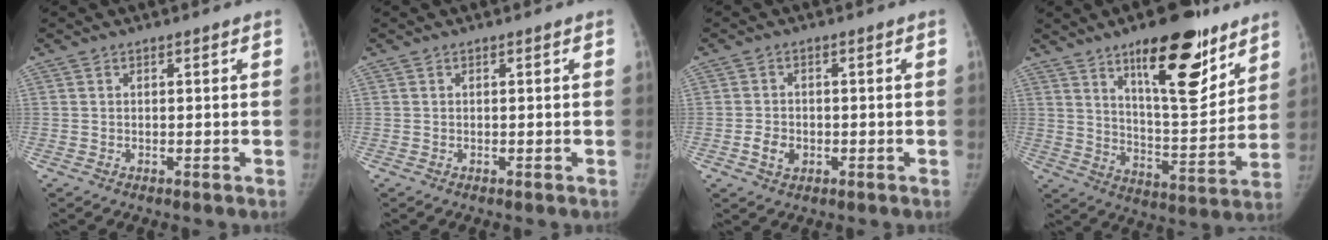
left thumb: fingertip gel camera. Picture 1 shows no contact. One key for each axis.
{"total": 0.0}
{"total": 3.5, "fx": -1.1, "fy": 2.7, "fz": 1.9, "tx": -0.029, "ty": 0.005, "tz": -0.016}
{"total": 20.0, "fx": 12.0, "fy": 7.0, "fz": 14.4, "tx": -0.166, "ty": -0.074, "tz": 0.190}